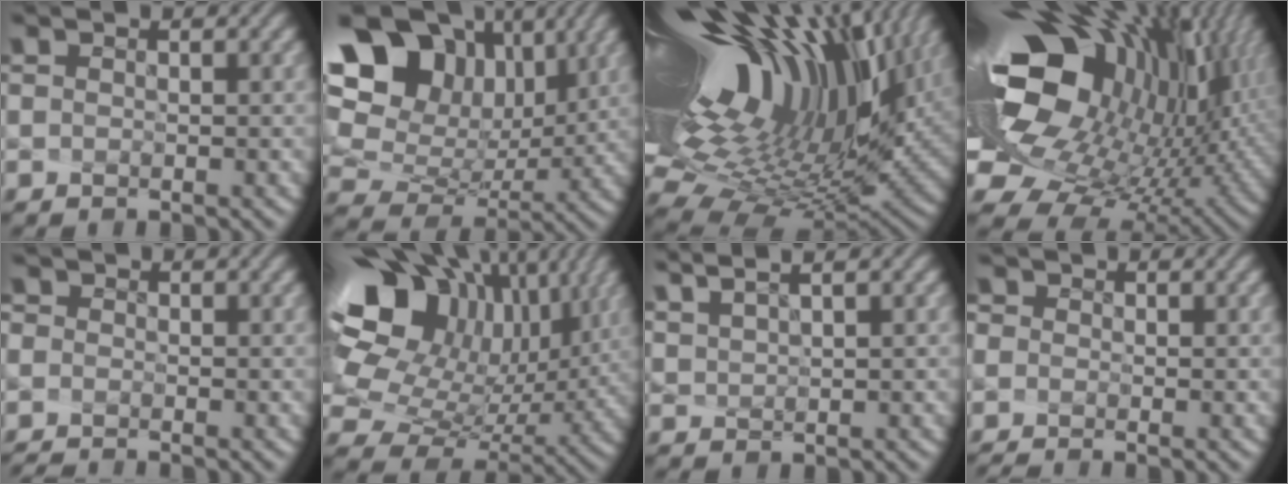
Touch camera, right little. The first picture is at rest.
{"total": 16.7, "force": [7.3, 11.8, 9.2], "torque": [-0.215, 0.036, 0.165]}
{"total": 18.4, "force": [5.7, 8.9, 15.1], "torque": [-0.274, 0.018, 0.121]}
{"total": 17.8, "force": [3.1, 11.0, 13.7], "torque": [-0.262, -0.052, 0.102]}
{"total": 1.8, "force": [-1.5, 0.9, 0.5], "torque": [-0.030, -0.001, -0.017]}
{"total": 17.6, "force": [5.7, 11.6, 11.9], "torque": [-0.259, -0.002, 0.146]}
{"total": 1.8, "force": [1.5, -0.9, 0.1], "torque": [-0.015, -0.004, 0.054]}
{"total": 2.0, "force": [-0.9, 1.5, 1.0], "torque": [-0.042, 0.003, -0.011]}